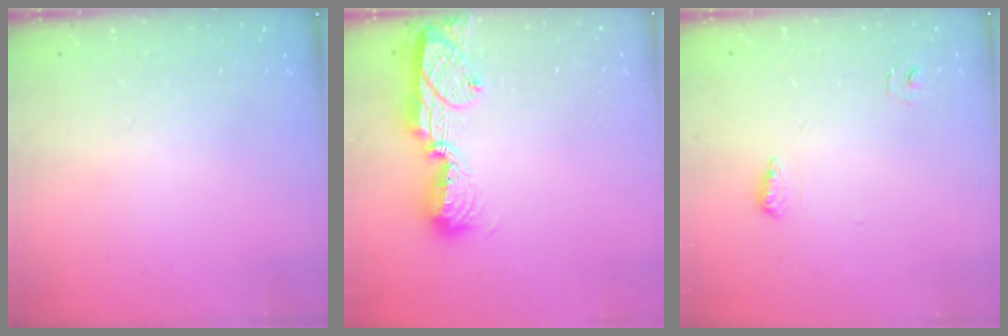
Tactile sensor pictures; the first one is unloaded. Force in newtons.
{"total": 11.5, "press": 11.5, "slide": 0.7}
{"total": 6.2, "press": 6.0, "slide": 1.2}